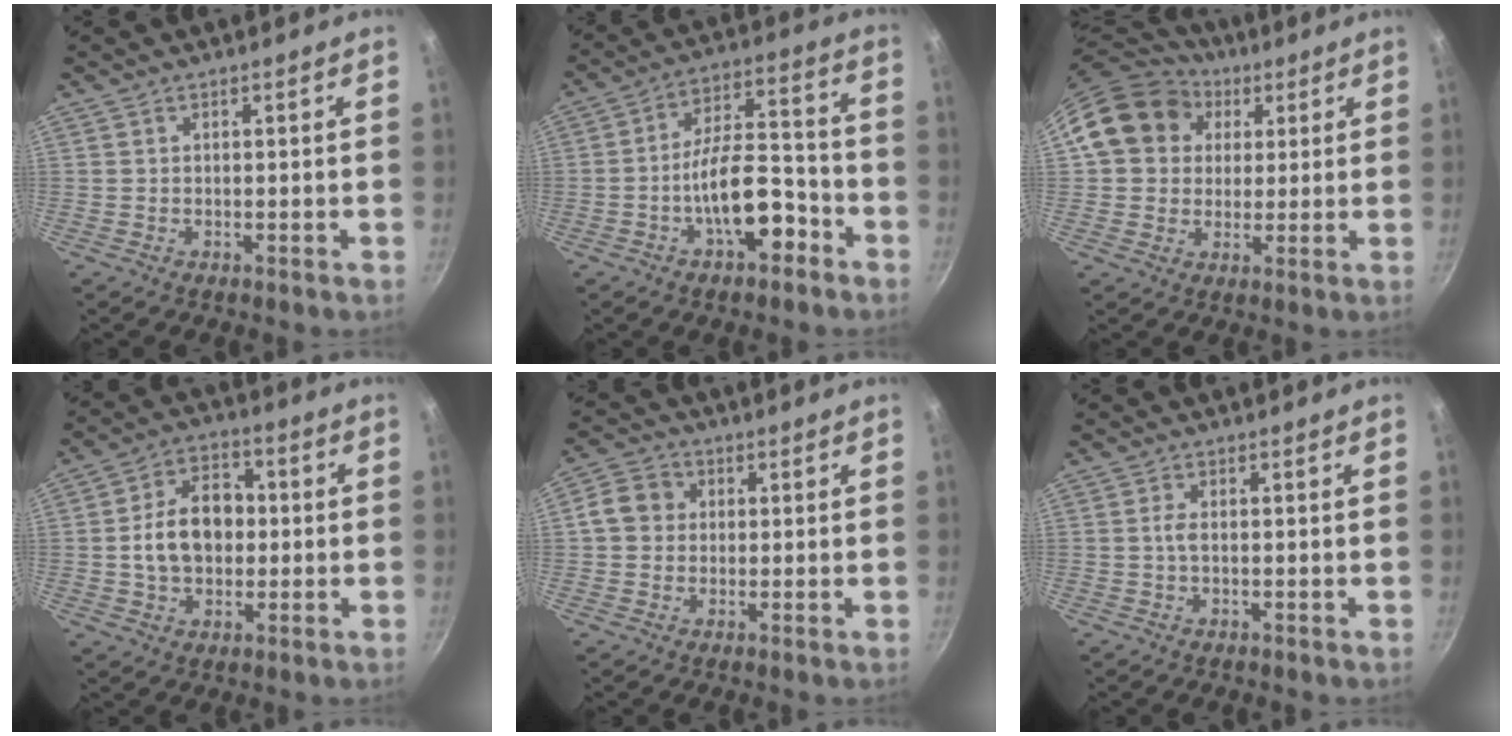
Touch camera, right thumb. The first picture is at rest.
{"total": 13.0, "force": [-5.7, 5.7, 10.2], "torque": [-0.135, 0.058, -0.093]}
{"total": 14.6, "force": [4.3, 12.3, 6.4], "torque": [-0.089, 0.017, 0.064]}
{"total": 12.1, "force": [0.0, 8.8, 8.4], "torque": [-0.107, 0.024, -0.009]}
{"total": 6.3, "force": [0.7, 5.5, 2.9], "torque": [-0.028, 0.011, -0.003]}
{"total": 1.6, "force": [-0.1, 0.6, 1.4], "torque": [-0.034, 0.004, -0.005]}